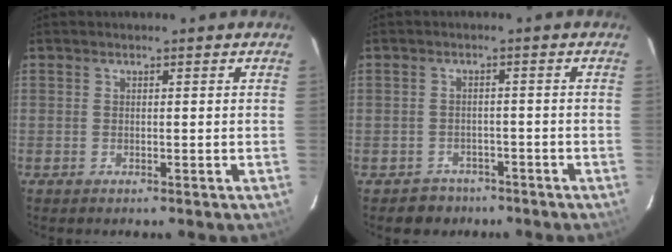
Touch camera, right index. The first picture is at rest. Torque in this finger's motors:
{"motor_torque": [-0.11, -0.01, -0.21, -0.15]}